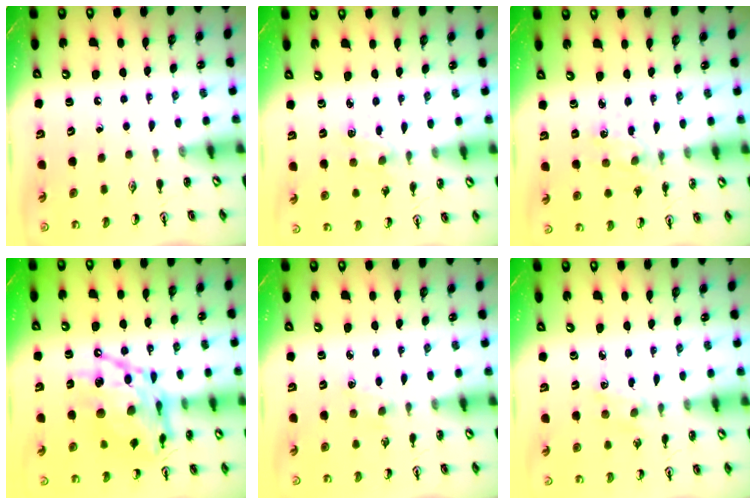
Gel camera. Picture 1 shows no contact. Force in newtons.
{"total": 2.4, "press": 2.4, "slide": 0.3}
{"total": 1.4, "press": 1.4, "slide": 0.3}
{"total": 18.8, "press": 18.7, "slide": 1.9}
{"total": 1.5, "press": 1.5, "slide": 0.3}
{"total": 1.7, "press": 1.7, "slide": 0.4}